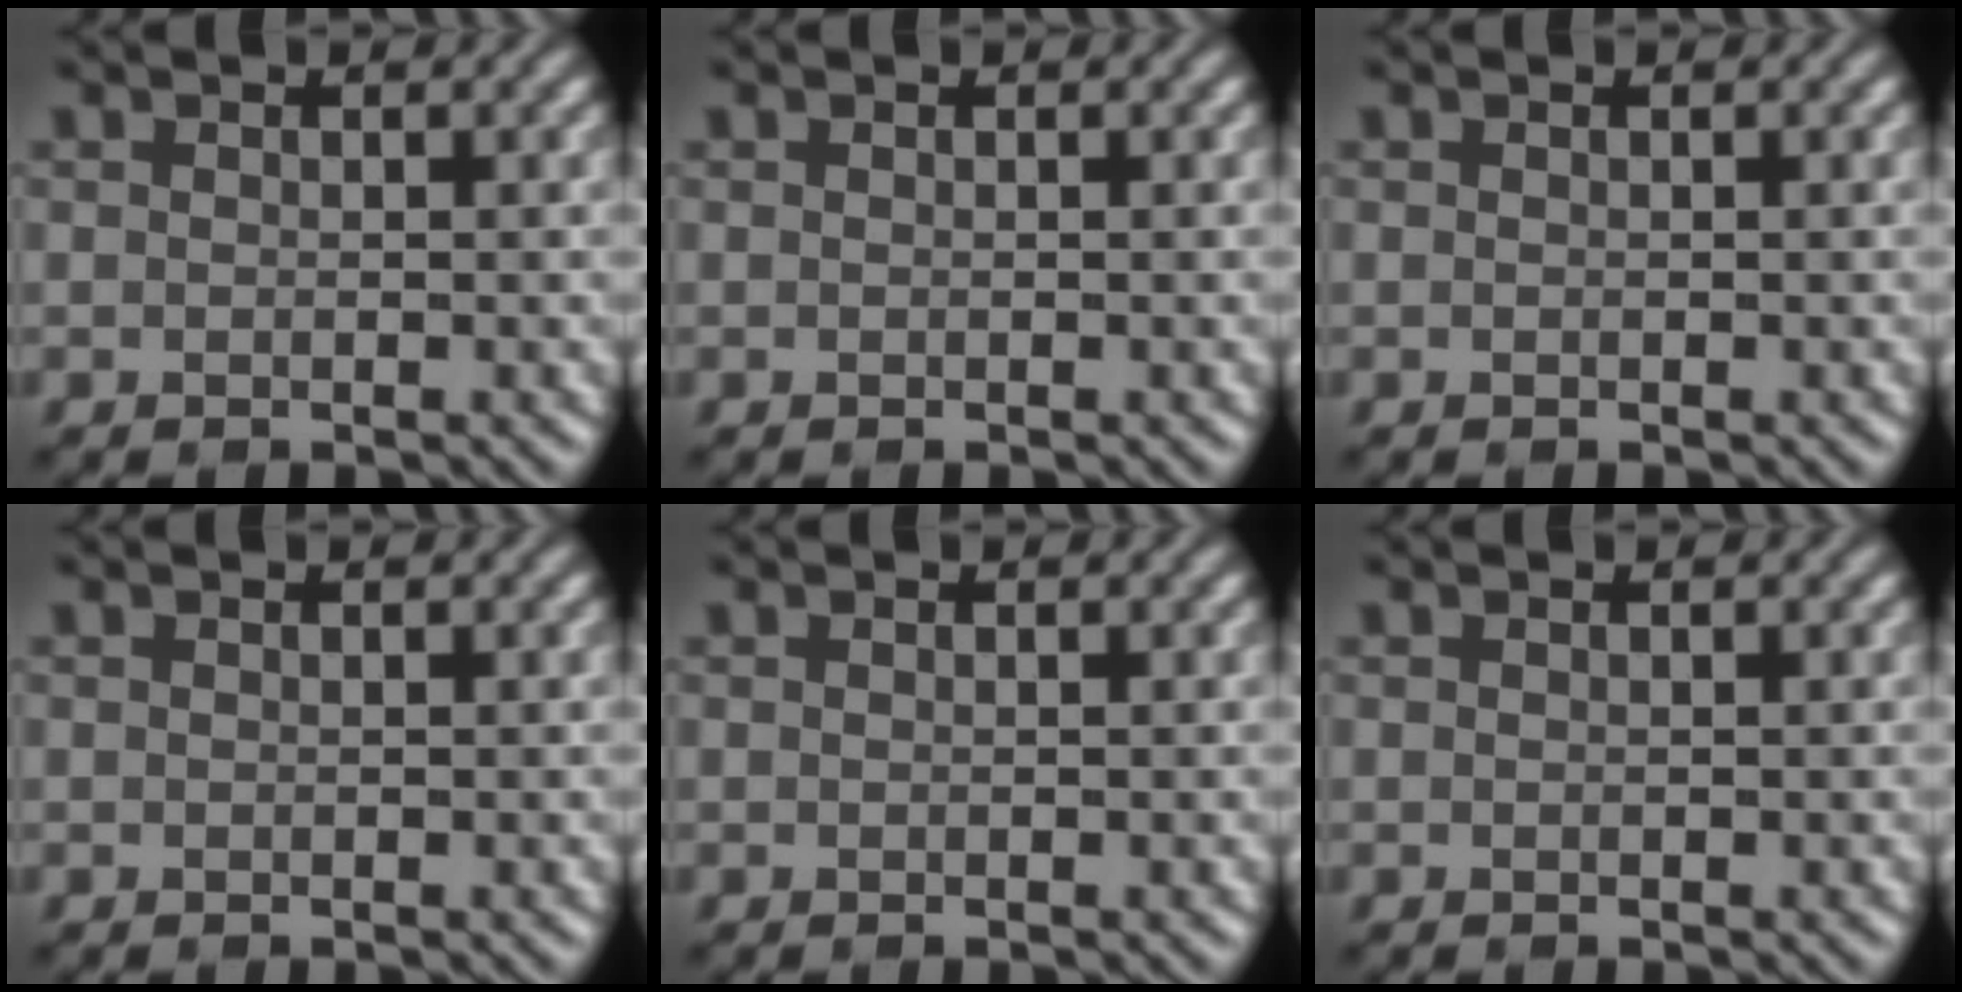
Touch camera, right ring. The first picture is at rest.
{"total": 0.0}
{"total": 0.0}
{"total": 0.0}
{"total": 0.0}
{"total": 0.0}